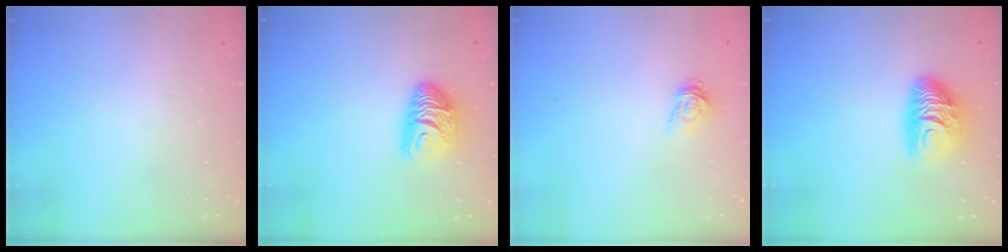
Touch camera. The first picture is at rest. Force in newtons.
{"total": 9.2, "press": 9.2, "slide": 0.7}
{"total": 3.2, "press": 3.1, "slide": 0.3}
{"total": 10.0, "press": 10.0, "slide": 0.4}